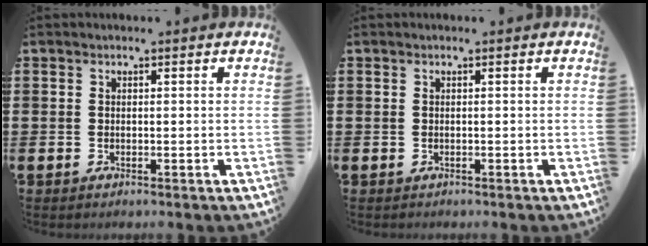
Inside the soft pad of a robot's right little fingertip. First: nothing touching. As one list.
[{"total": 0.0}]